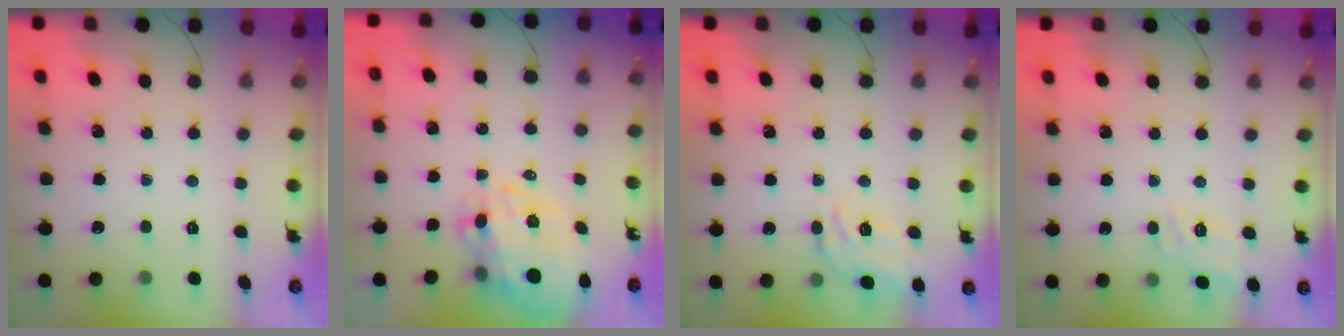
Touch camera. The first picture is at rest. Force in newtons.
{"total": 12.2, "press": 11.9, "slide": 2.8}
{"total": 9.5, "press": 9.2, "slide": 2.3}
{"total": 11.1, "press": 11.1, "slide": 0.9}